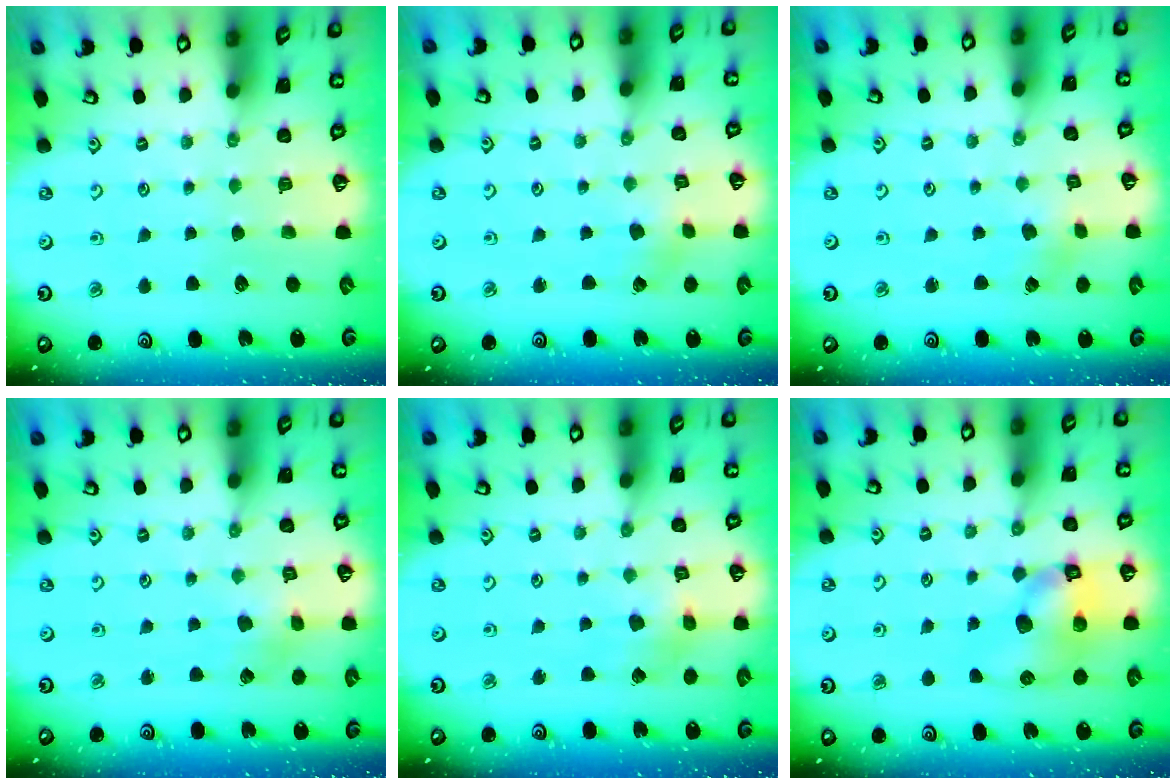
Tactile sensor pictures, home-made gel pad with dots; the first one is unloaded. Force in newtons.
{"total": 1.9, "press": 1.9, "slide": 0.2}
{"total": 1.6, "press": 1.5, "slide": 0.2}
{"total": 2.9, "press": 2.9, "slide": 0.1}
{"total": 4.8, "press": 4.7, "slide": 0.6}
{"total": 10.3, "press": 10.2, "slide": 1.4}